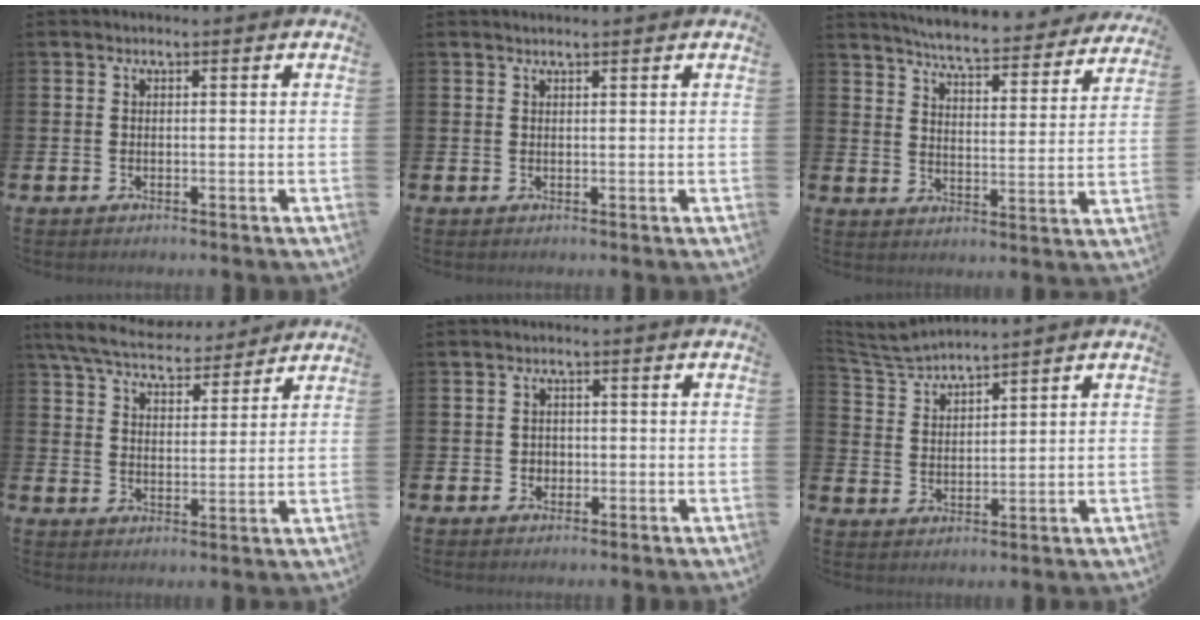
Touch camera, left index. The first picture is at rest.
{"total": 0.8, "force": [0.8, 0.0, 0.1], "torque": [0.004, -0.003, 0.014]}
{"total": 6.5, "force": [6.2, 0.3, 1.9], "torque": [-0.052, -0.048, 0.102]}
{"total": 7.0, "force": [6.4, 1.8, 2.1], "torque": [-0.067, -0.032, 0.112]}
{"total": 1.4, "force": [0.1, 1.3, 0.3], "torque": [0.006, 0.003, -0.004]}
{"total": 4.7, "force": [4.7, -0.2, 0.3], "torque": [-0.022, -0.025, 0.084]}